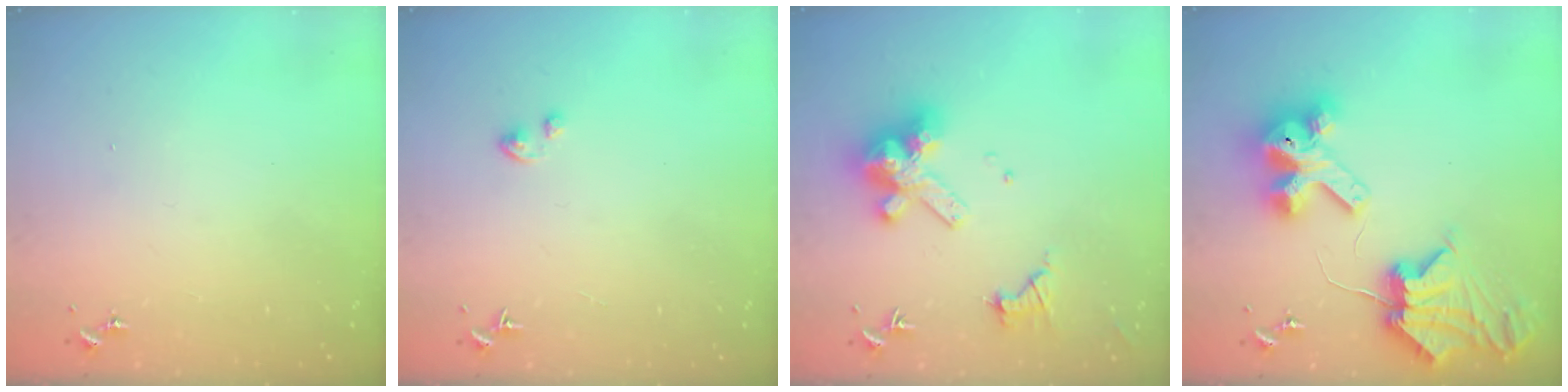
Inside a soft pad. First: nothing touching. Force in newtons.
{"total": 1.8, "press": 1.8, "slide": 0.1}
{"total": 14.4, "press": 14.3, "slide": 1.7}
{"total": 12.4, "press": 12.3, "slide": 1.6}